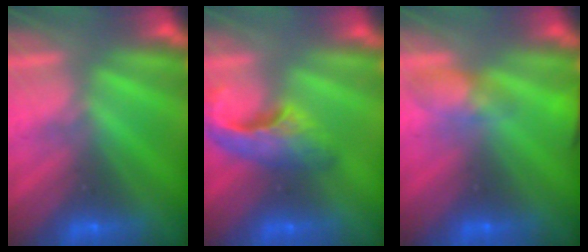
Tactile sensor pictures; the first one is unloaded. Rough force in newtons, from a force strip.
{"total": 4.6}
{"total": 4.7}